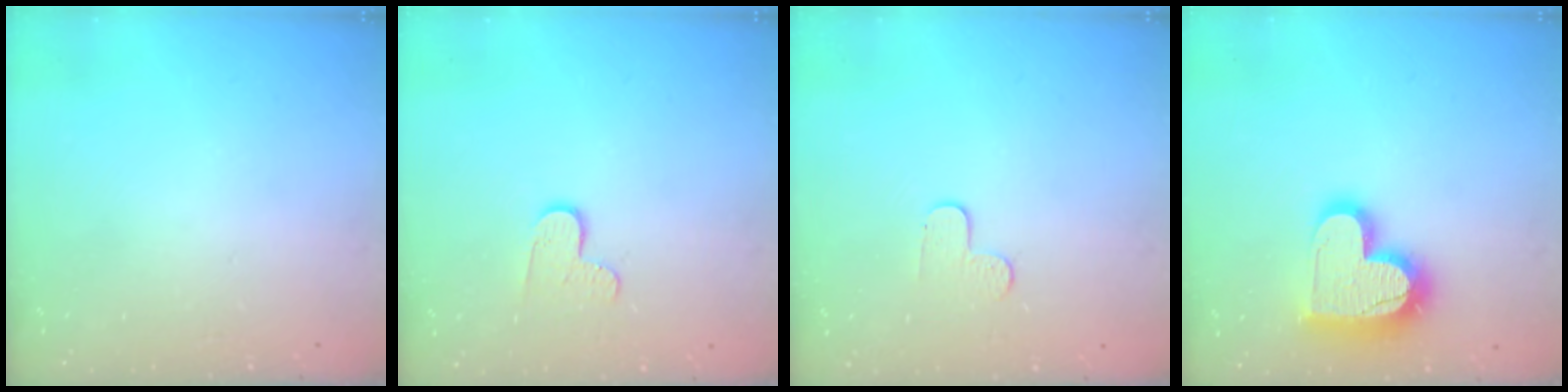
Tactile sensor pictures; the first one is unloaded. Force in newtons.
{"total": 7.0, "press": 7.0, "slide": 0.6}
{"total": 4.6, "press": 4.6, "slide": 0.5}
{"total": 17.0, "press": 16.9, "slide": 1.3}